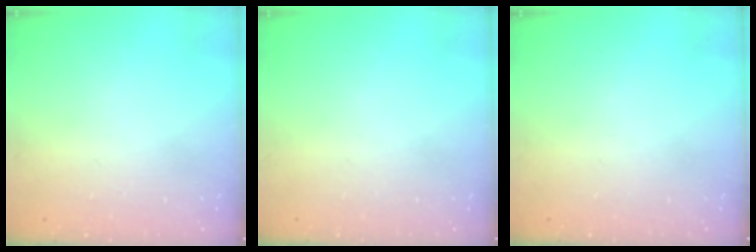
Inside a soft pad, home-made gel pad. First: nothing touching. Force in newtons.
{"total": 0.0}
{"total": 0.0}